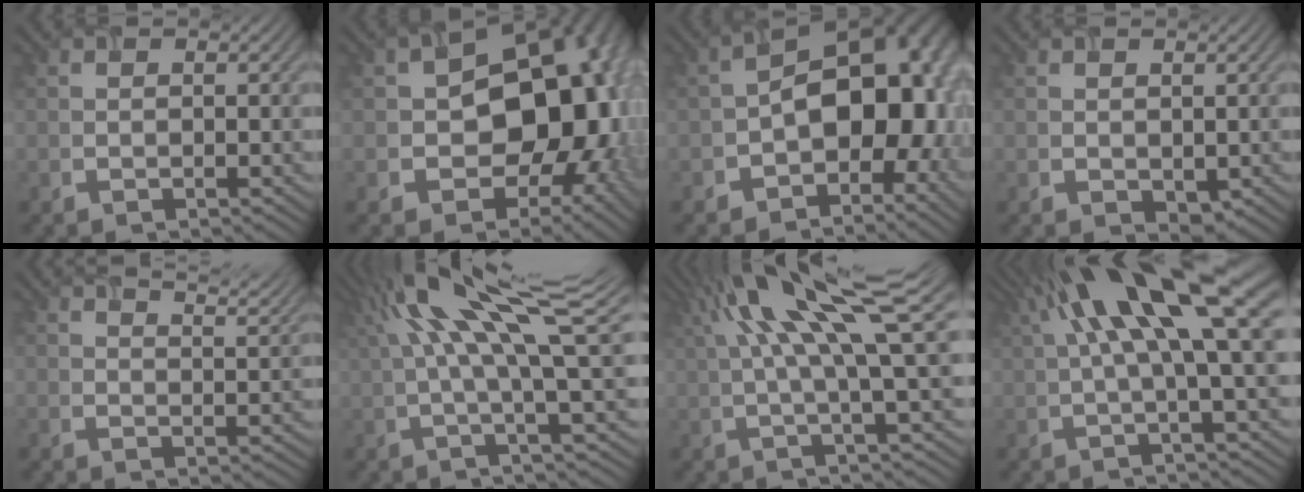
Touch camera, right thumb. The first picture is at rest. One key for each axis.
{"total": 17.4, "fx": -1.3, "fy": 12.1, "fz": 12.4, "tx": -0.149, "ty": -0.026, "tz": -0.016}
{"total": 13.6, "fx": -1.9, "fy": 8.5, "fz": 10.4, "tx": -0.130, "ty": 0.012, "tz": -0.040}
{"total": 1.4, "fx": 0.1, "fy": 1.0, "fz": 1.0, "tx": -0.019, "ty": -0.009, "tz": 0.009}
{"total": 7.9, "fx": 6.3, "fy": 1.8, "fz": 4.4, "tx": -0.063, "ty": 0.008, "tz": 0.080}
{"total": 15.8, "fx": 4.9, "fy": 3.7, "fz": 14.6, "tx": -0.270, "ty": 0.024, "tz": 0.098}
{"total": 14.3, "fx": 4.4, "fy": 3.1, "fz": 13.2, "tx": -0.233, "ty": 0.021, "tz": 0.080}
{"total": 16.4, "fx": 5.2, "fy": 3.7, "fz": 15.1, "tx": -0.265, "ty": 0.026, "tz": 0.096}